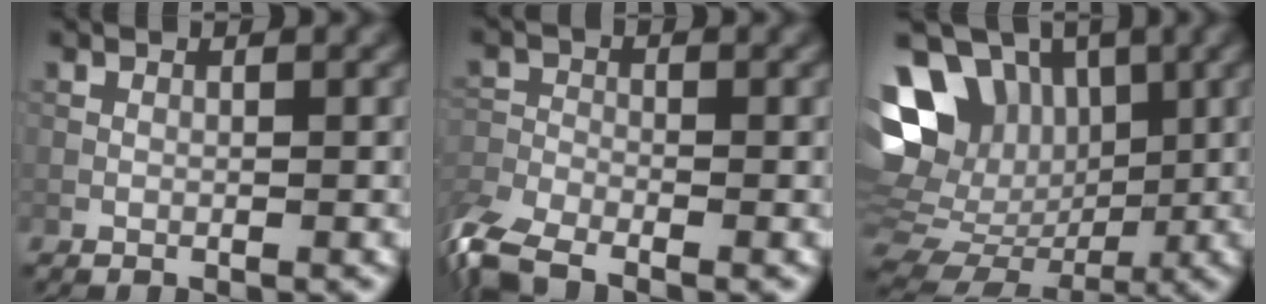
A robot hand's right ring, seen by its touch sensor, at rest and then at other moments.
{"total": 6.9, "force": [-5.6, 2.2, 3.3], "torque": [-0.072, -0.028, -0.117]}
{"total": 13.4, "force": [3.4, 10.7, 7.4], "torque": [-0.146, 0.021, 0.056]}